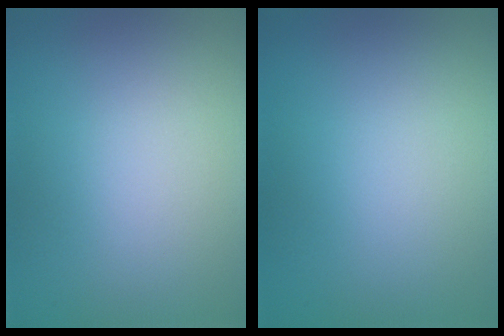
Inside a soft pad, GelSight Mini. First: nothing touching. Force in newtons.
{"total": 0.0}